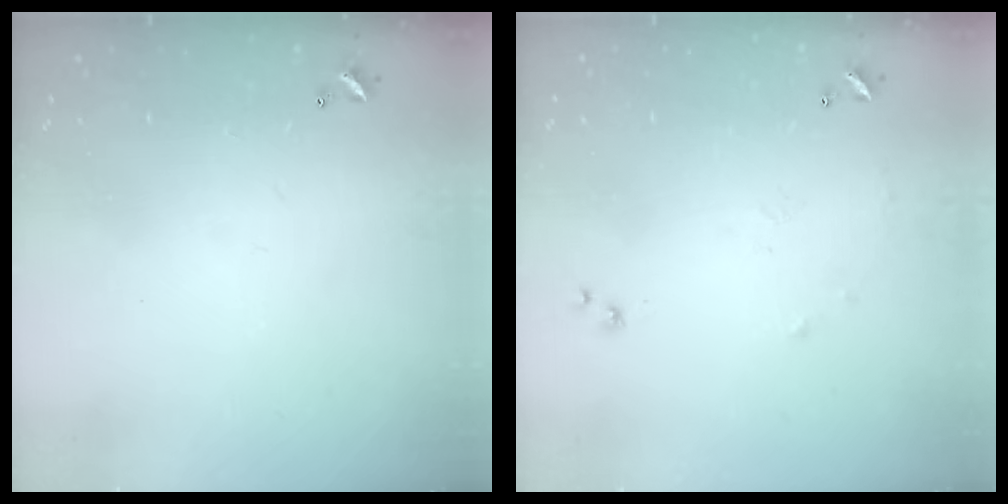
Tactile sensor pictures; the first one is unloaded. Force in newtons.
{"total": 6.0, "press": 5.9, "slide": 1.0}